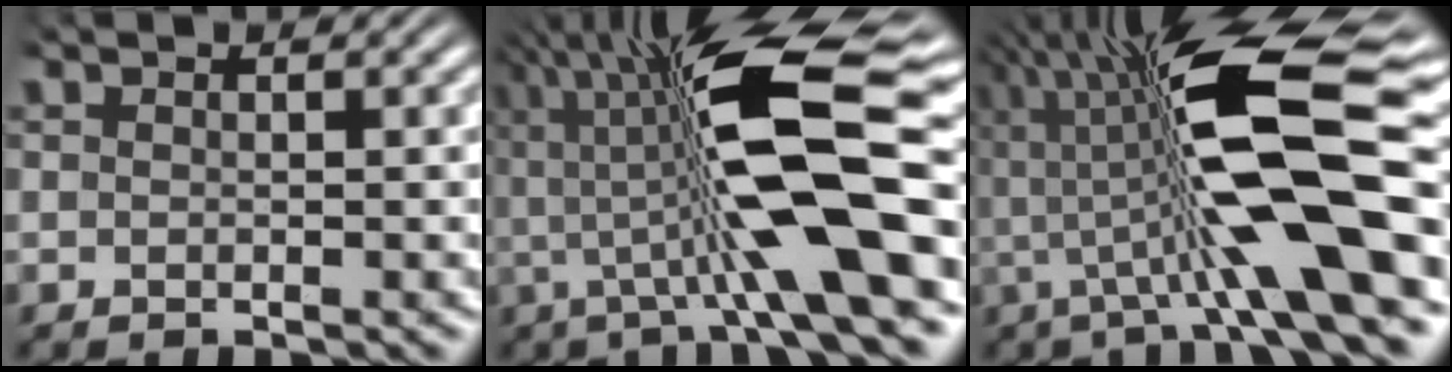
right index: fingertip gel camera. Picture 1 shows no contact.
{"total": 11.8, "force": [2.2, 3.8, 11.0], "torque": [-0.195, 0.012, 0.033]}
{"total": 13.0, "force": [1.7, 4.4, 12.1], "torque": [-0.222, 0.011, 0.024]}